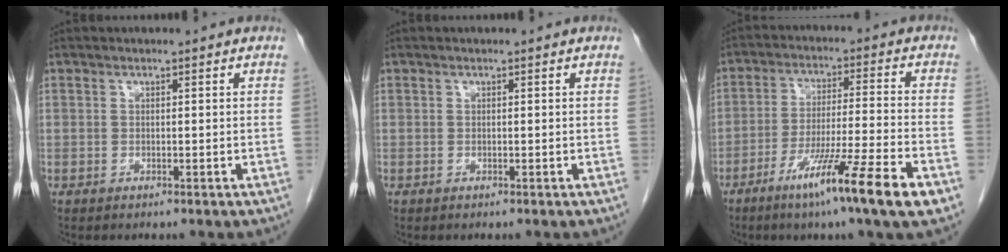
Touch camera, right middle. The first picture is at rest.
{"total": 0.0}
{"total": 13.7, "force": [-7.7, -1.1, 11.2], "torque": [-0.196, -0.036, -0.132]}